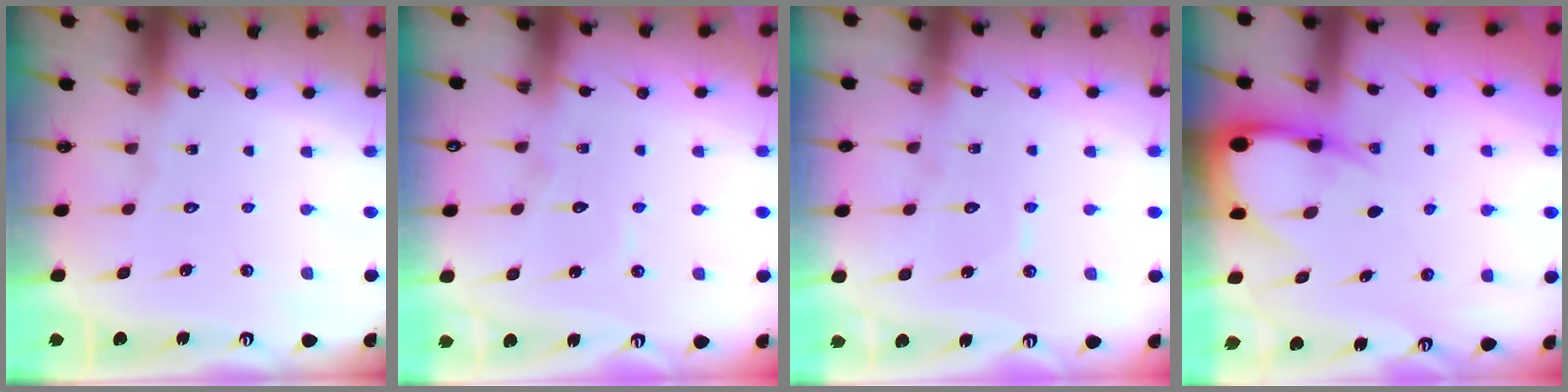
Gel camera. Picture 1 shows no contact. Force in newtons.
{"total": 3.8, "press": 3.8, "slide": 0.3}
{"total": 4.8, "press": 4.7, "slide": 0.2}
{"total": 7.8, "press": 7.8, "slide": 0.7}